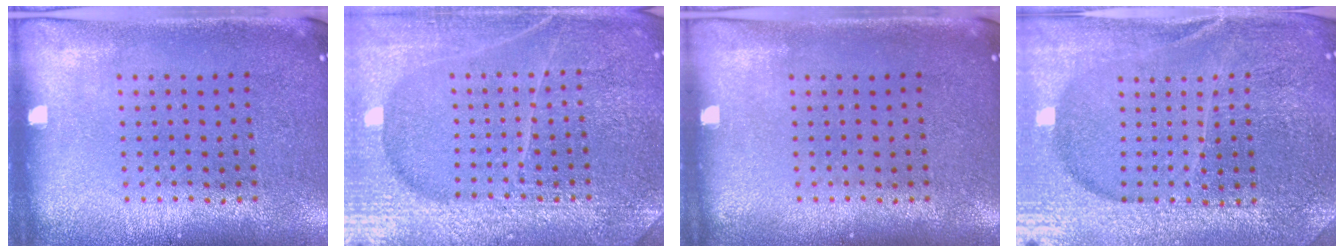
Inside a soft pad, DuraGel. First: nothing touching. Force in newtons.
{"total": 6.6, "press": 6.6, "slide": 0.8}
{"total": 0.0}
{"total": 4.9, "press": 4.5, "slide": 1.8}